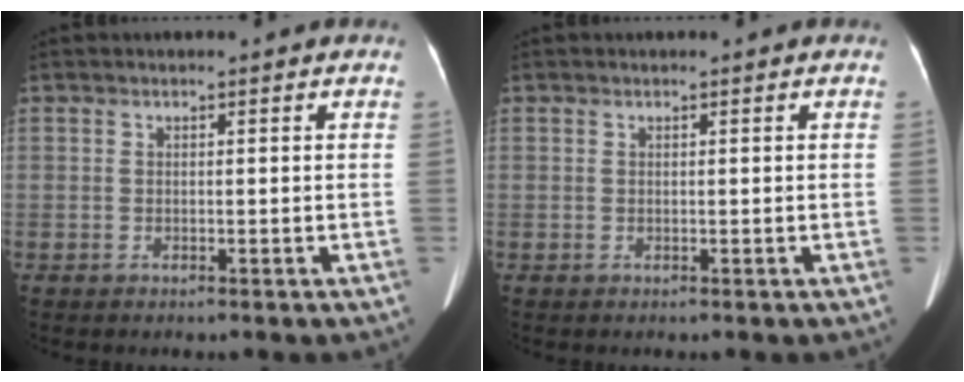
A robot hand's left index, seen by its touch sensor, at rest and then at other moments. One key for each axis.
{"total": 0.0}